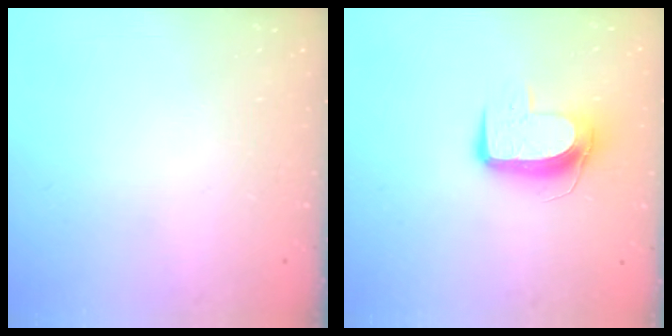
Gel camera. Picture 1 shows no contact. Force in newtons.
{"total": 9.7, "press": 9.7, "slide": 0.4}